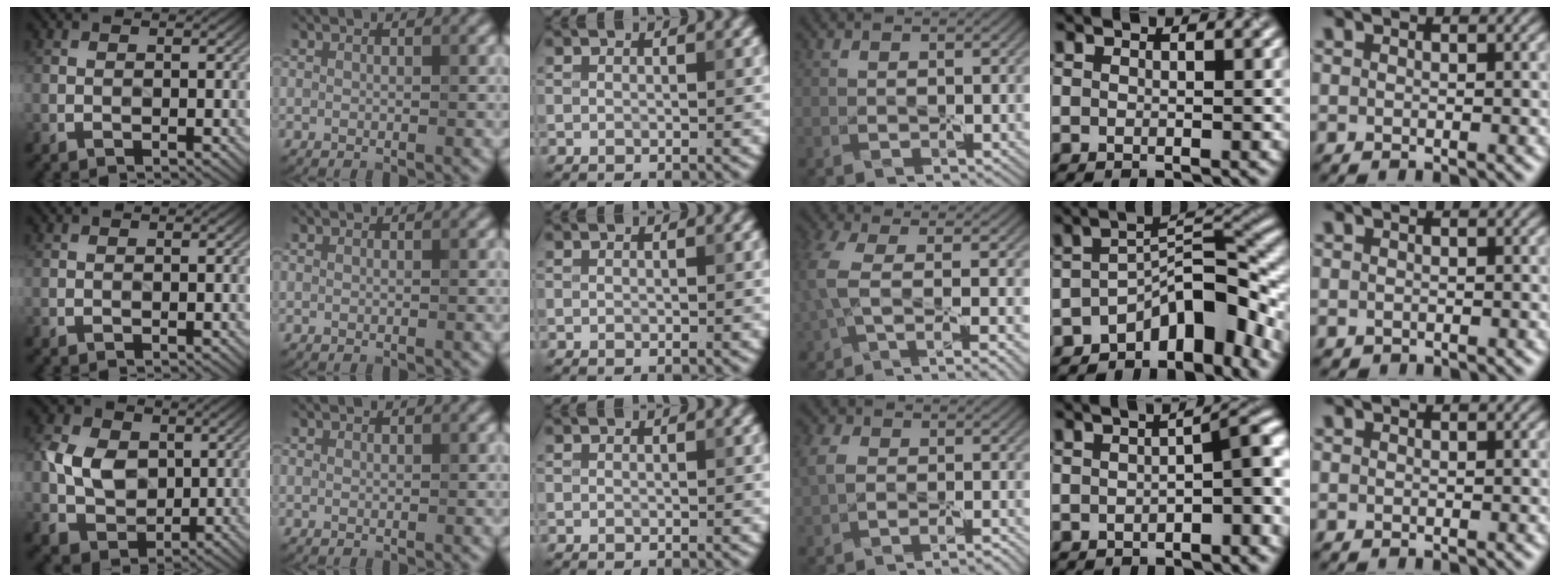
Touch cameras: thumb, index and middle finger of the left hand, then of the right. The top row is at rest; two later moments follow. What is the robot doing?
{"motion": "peel", "object": "window cling"}